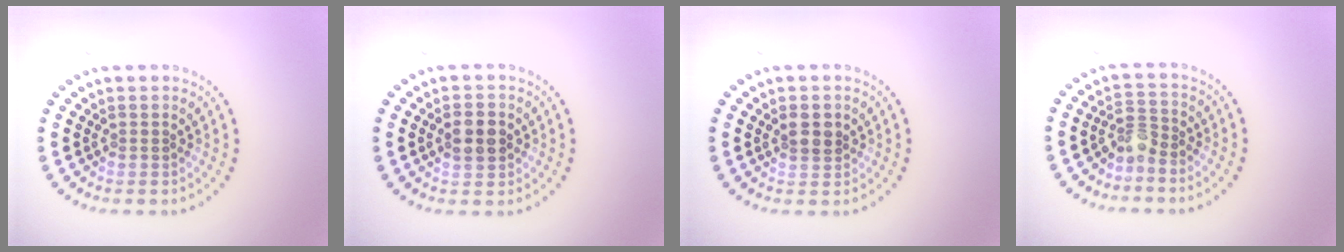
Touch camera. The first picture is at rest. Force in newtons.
{"total": 3.1, "press": 3.1, "slide": 0.2}
{"total": 1.9, "press": 1.7, "slide": 0.8}
{"total": 2.1, "press": 1.5, "slide": 1.5}